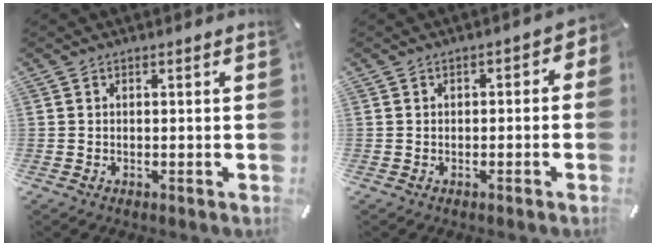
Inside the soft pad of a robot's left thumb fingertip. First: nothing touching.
{"total": 2.3, "force": [-1.2, 1.5, 1.4], "torque": [-0.024, 0.012, -0.024]}